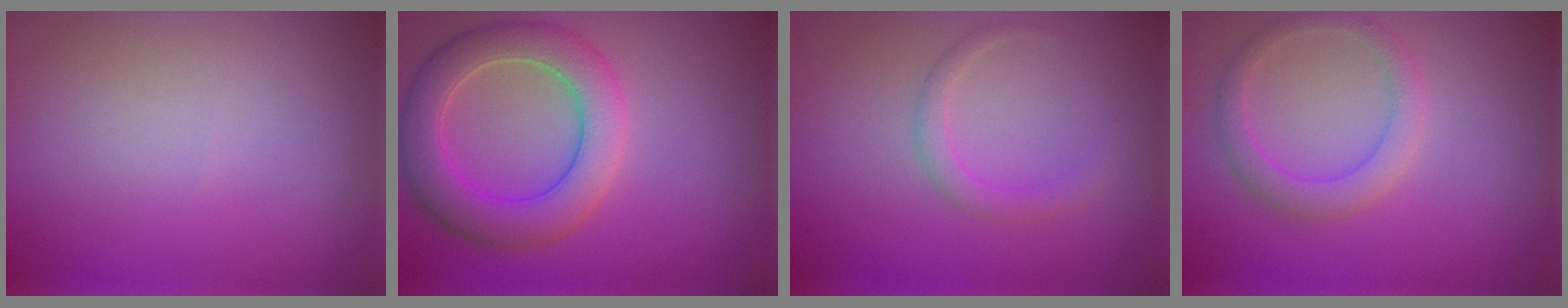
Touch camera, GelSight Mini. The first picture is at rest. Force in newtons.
{"total": 6.3, "press": 6.3, "slide": 0.6}
{"total": 1.5, "press": 1.5, "slide": 0.1}
{"total": 2.5, "press": 2.5, "slide": 0.1}